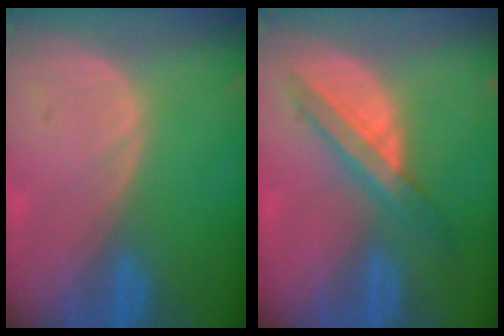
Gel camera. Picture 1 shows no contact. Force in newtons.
{"total": 5.9, "press": 5.8, "slide": 0.5}